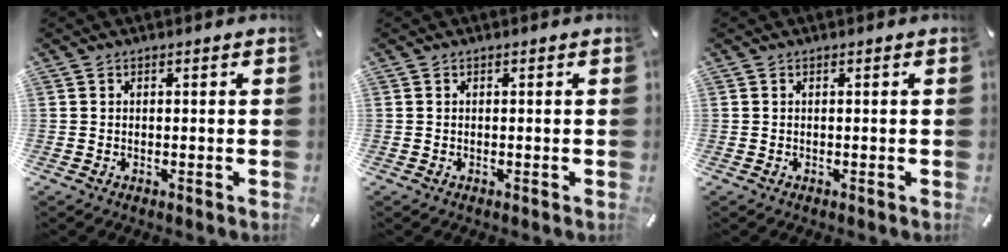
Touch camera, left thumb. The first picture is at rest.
{"total": 0.0}
{"total": 0.0}